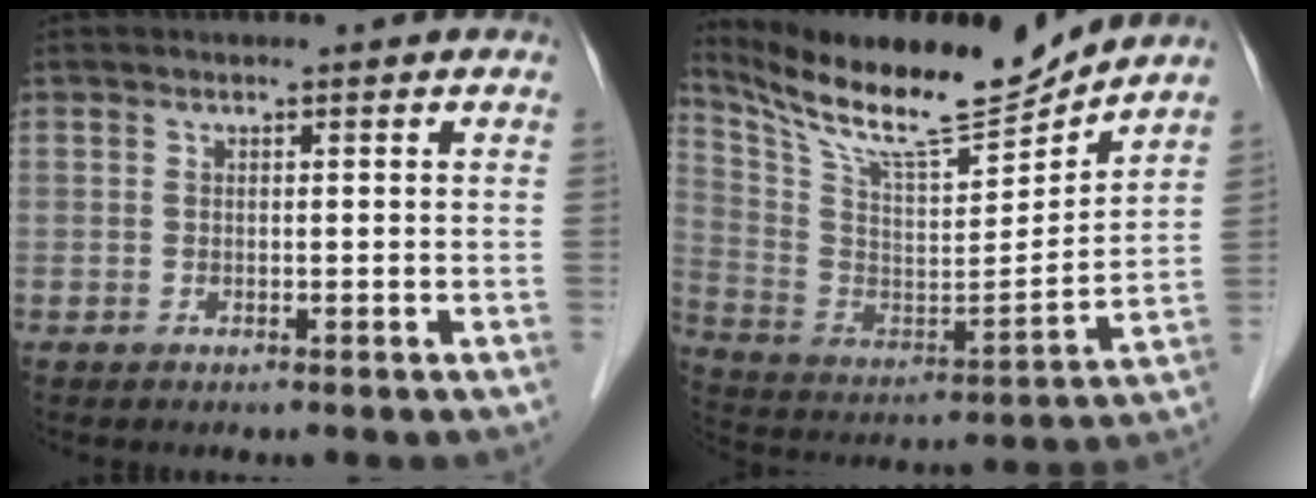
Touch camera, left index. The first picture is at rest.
{"total": 18.0, "force": [15.9, 1.5, 8.2], "torque": [-0.164, -0.012, 0.282]}